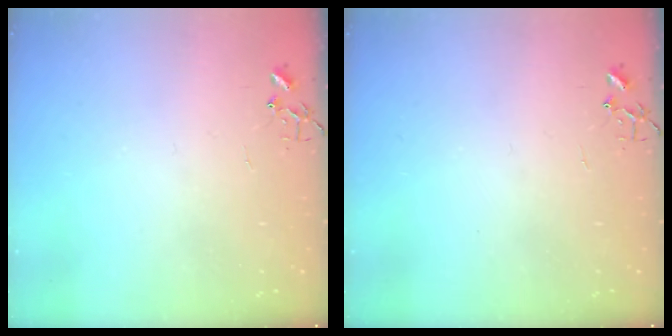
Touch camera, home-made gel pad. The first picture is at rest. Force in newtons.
{"total": 0.0}